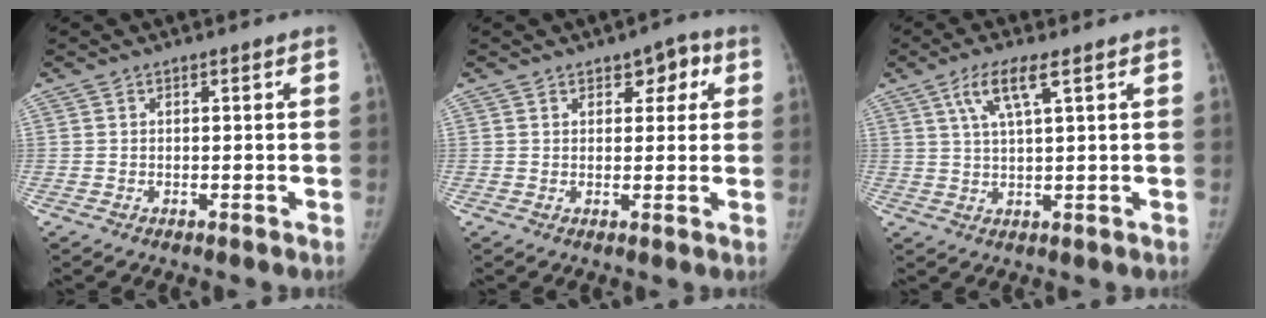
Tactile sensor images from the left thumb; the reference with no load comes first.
{"total": 4.3, "force": [2.0, 2.7, 2.7], "torque": [-0.002, -0.002, 0.019]}
{"total": 6.3, "force": [3.0, 0.9, 5.5], "torque": [-0.118, -0.001, 0.060]}